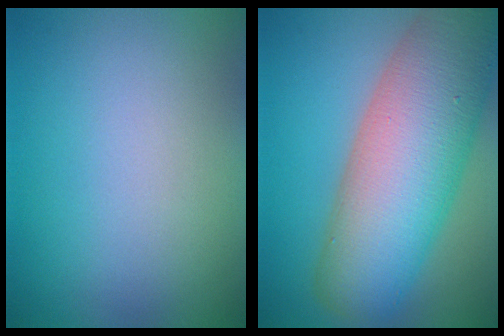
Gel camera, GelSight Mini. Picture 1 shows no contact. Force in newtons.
{"total": 13.2, "press": 13.2, "slide": 0.7}